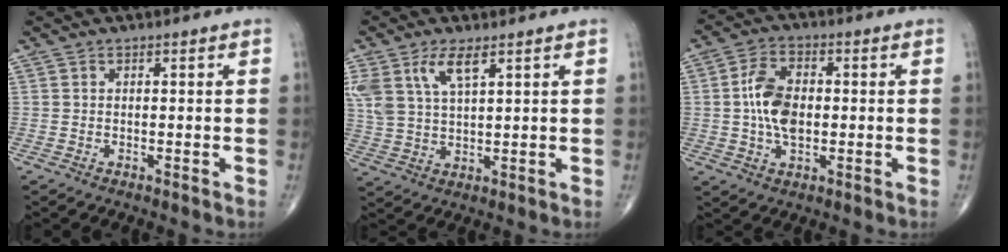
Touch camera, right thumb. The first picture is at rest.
{"total": 8.6, "force": [4.5, 3.4, 6.4], "torque": [-0.142, -0.010, 0.096]}
{"total": 9.3, "force": [0.0, 5.5, 7.5], "torque": [-0.131, 0.009, -0.003]}